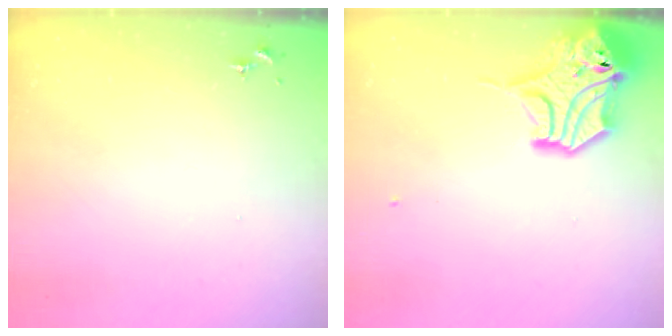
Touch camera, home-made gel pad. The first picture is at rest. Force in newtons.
{"total": 14.8, "press": 14.7, "slide": 2.2}